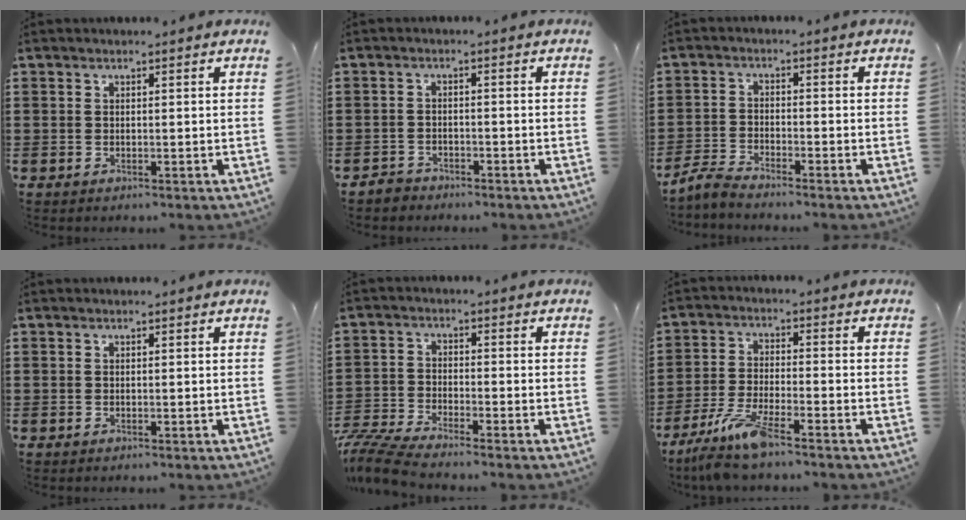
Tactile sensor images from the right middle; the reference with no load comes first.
{"total": 2.2, "force": [-2.0, 0.8, -0.2], "torque": [-0.004, 0.004, -0.045]}
{"total": 3.5, "force": [-3.4, 0.5, 0.8], "torque": [-0.039, -0.001, -0.077]}
{"total": 0.0}
{"total": 5.9, "force": [-5.6, 0.5, 1.9], "torque": [-0.063, -0.010, -0.117]}
{"total": 7.4, "force": [-5.8, 0.5, 4.5], "torque": [-0.102, -0.018, -0.112]}